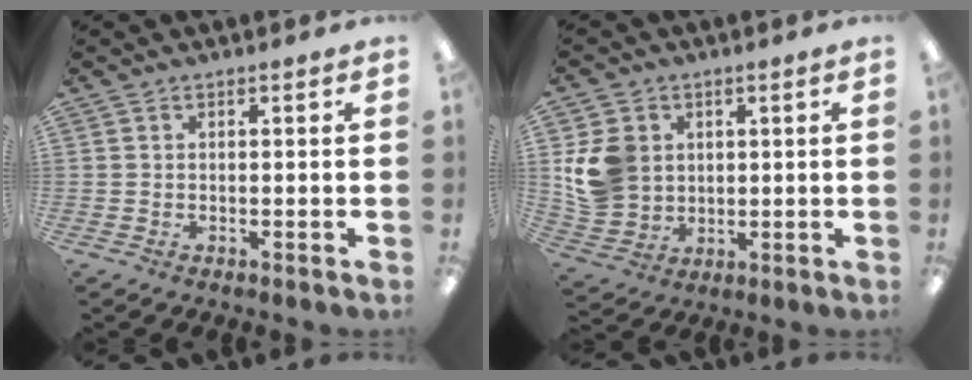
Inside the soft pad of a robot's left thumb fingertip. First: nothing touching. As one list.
[{"total": 10.4, "force": [2.2, 9.2, 4.2], "torque": [-0.093, 0.009, 0.051]}]